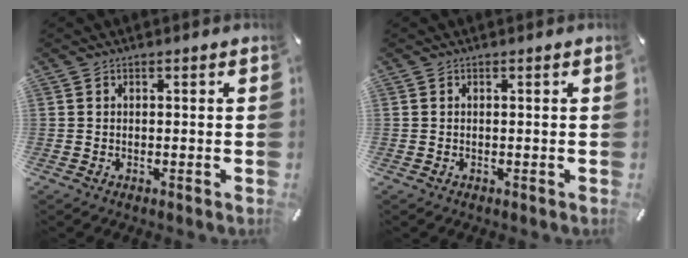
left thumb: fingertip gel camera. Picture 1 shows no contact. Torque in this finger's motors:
{"motor_torque": [0.00, 0.00, -0.05, 0.11, 0.00]}